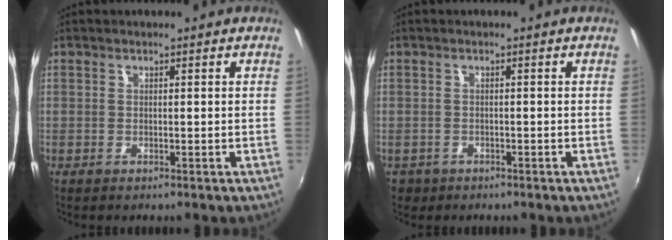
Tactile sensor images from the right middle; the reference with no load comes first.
{"total": 3.0, "force": [-1.5, 2.5, 0.9], "torque": [-0.026, -0.006, -0.021]}